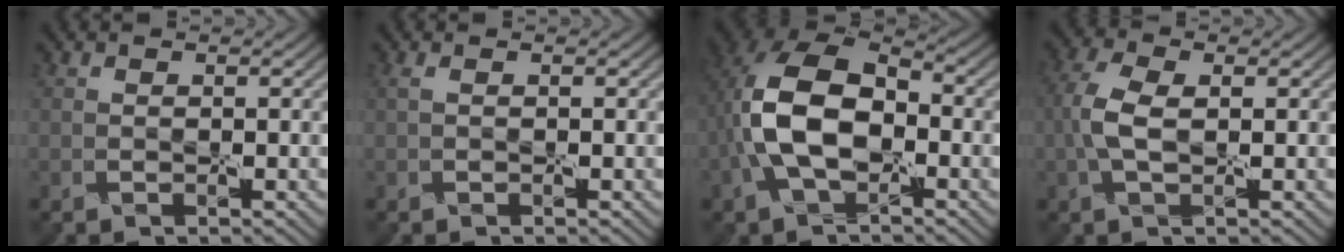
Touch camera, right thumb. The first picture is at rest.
{"total": 0.7, "force": [0.3, -0.2, 0.7], "torque": [-0.018, 0.003, 0.002]}
{"total": 9.9, "force": [-1.4, 5.9, 7.8], "torque": [-0.169, 0.009, -0.036]}
{"total": 3.8, "force": [-0.2, 1.7, 3.4], "torque": [-0.088, 0.013, -0.011]}